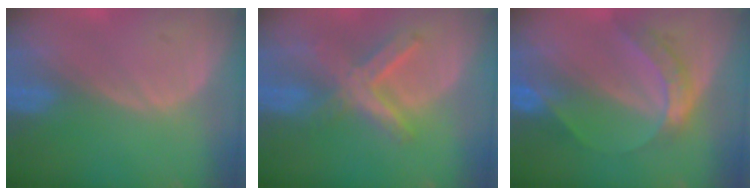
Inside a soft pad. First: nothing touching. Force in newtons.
{"total": 7.6, "press": 6.5, "slide": 3.8}
{"total": 6.7, "press": 5.5, "slide": 3.9}